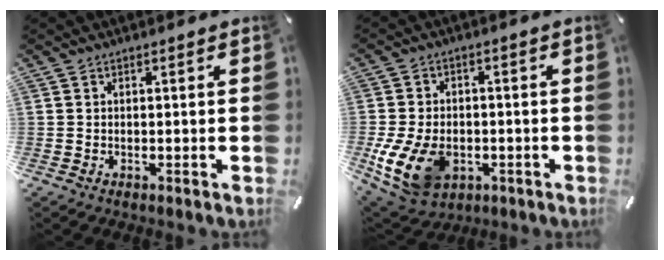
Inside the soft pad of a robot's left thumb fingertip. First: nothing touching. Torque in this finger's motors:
{"motor_torque": [1.59, 2.88, 0.58, -0.26, 0.22]}